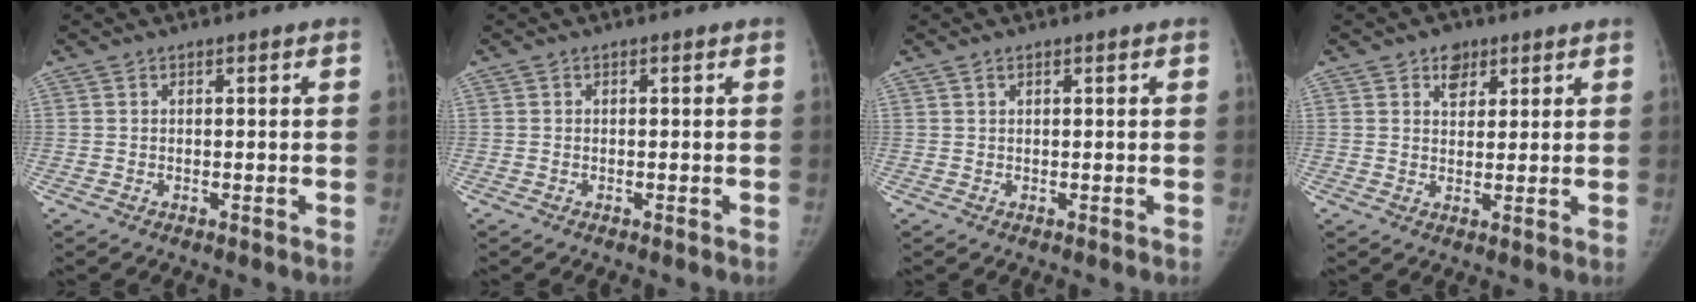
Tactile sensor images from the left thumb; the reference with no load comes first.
{"total": 0.0}
{"total": 0.6, "force": [0.5, 0.2, 0.3], "torque": [-0.005, 0.001, 0.008]}
{"total": 4.1, "force": [2.4, 2.8, 1.7], "torque": [-0.003, -0.012, 0.037]}